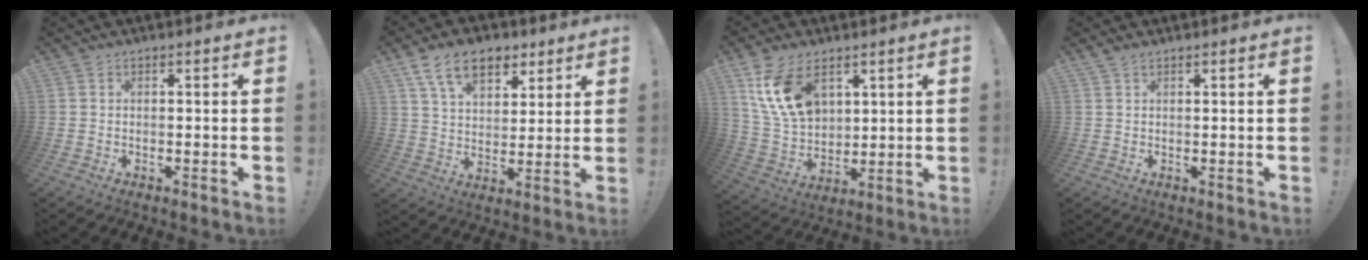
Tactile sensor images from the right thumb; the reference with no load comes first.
{"total": 14.2, "force": [8.0, 8.6, 8.1], "torque": [-0.121, -0.030, 0.146]}
{"total": 15.0, "force": [7.5, 9.3, 9.1], "torque": [-0.187, -0.028, 0.144]}
{"total": 1.0, "force": [0.8, 0.2, 0.5], "torque": [-0.010, 0.000, 0.015]}